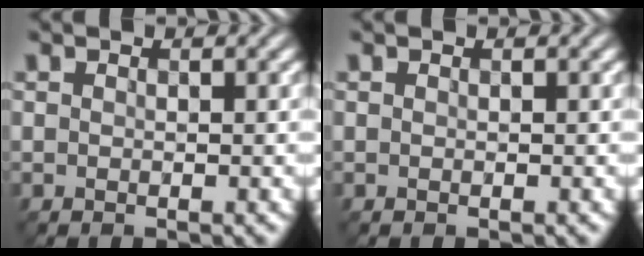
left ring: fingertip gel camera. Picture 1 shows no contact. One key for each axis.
{"total": 0.0}